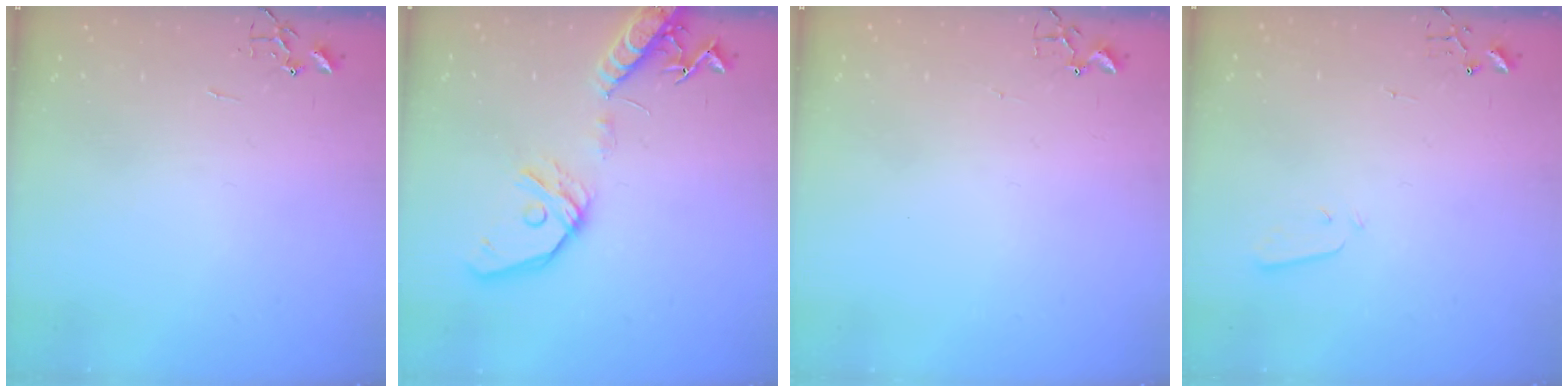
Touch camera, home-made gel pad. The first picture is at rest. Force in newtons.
{"total": 15.4, "press": 15.2, "slide": 2.8}
{"total": 1.9, "press": 1.9, "slide": 0.2}
{"total": 2.1, "press": 2.0, "slide": 0.4}